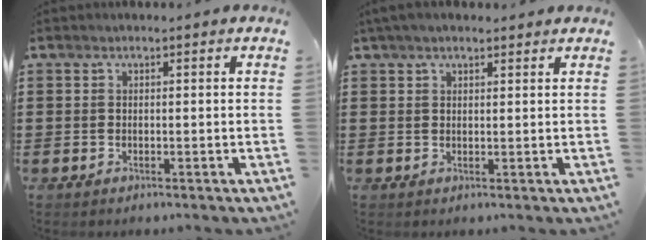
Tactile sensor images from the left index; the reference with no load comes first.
{"total": 2.3, "force": [1.8, 0.8, 1.2], "torque": [-0.028, 0.007, 0.033]}